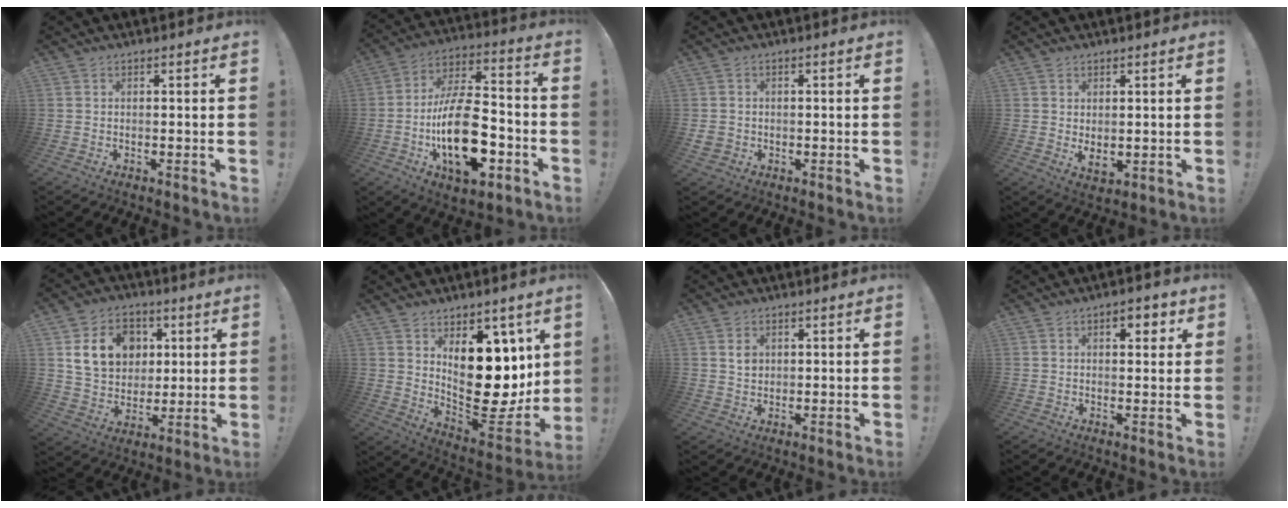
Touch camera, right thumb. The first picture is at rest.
{"total": 24.1, "force": [-6.6, 12.8, 19.4], "torque": [-0.354, 0.039, -0.100]}
{"total": 2.5, "force": [-0.1, 2.3, 1.0], "torque": [-0.014, 0.000, 0.001]}
{"total": 2.8, "force": [1.6, 1.5, 1.8], "torque": [-0.026, -0.012, 0.029]}
{"total": 16.2, "force": [5.4, 13.2, 7.8], "torque": [-0.114, -0.010, 0.115]}
{"total": 19.6, "force": [5.6, 12.0, 14.4], "torque": [-0.195, -0.058, 0.117]}
{"total": 3.1, "force": [1.2, 2.5, 1.4], "torque": [-0.007, -0.007, 0.018]}
{"total": 4.8, "force": [2.1, 2.7, 3.3], "torque": [-0.032, -0.002, 0.028]}